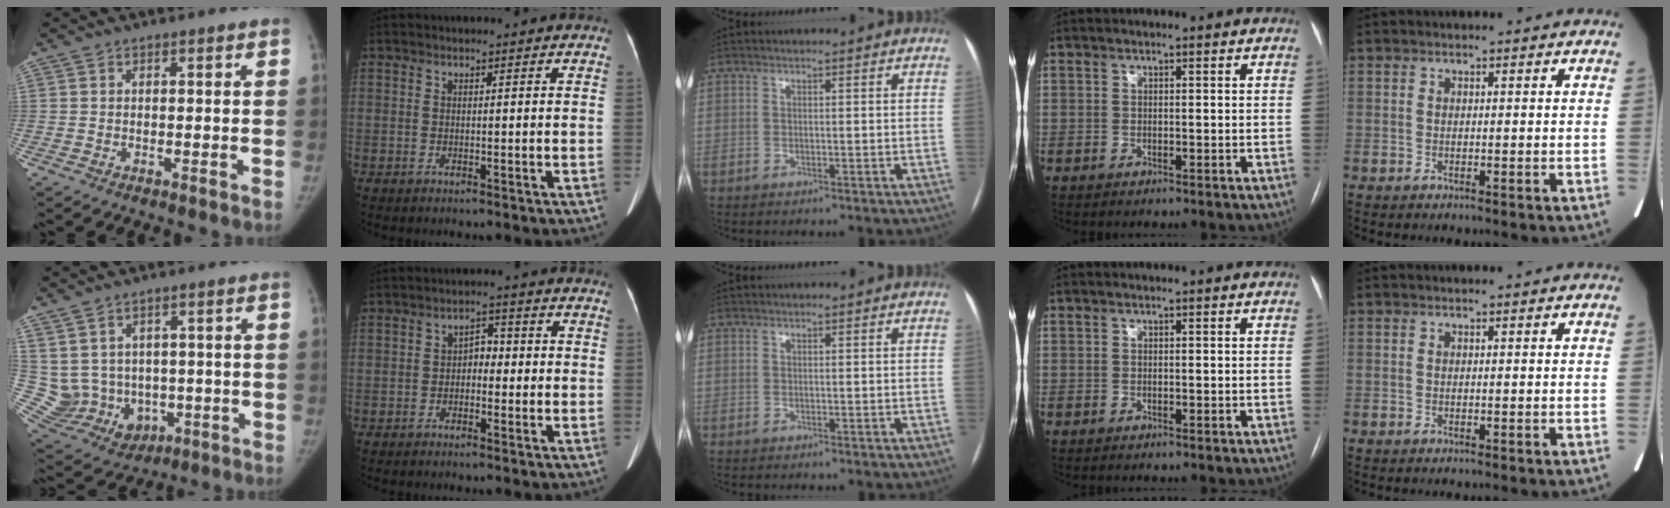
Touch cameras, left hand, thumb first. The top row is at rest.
{"thumb": {"total": 12.0, "force": [-0.2, 10.8, 5.3], "torque": [-0.087, 0.013, 0.035]}, "index": {"total": 3.2, "force": [-0.5, 2.0, 2.4], "torque": [-0.036, 0.020, -0.012]}}